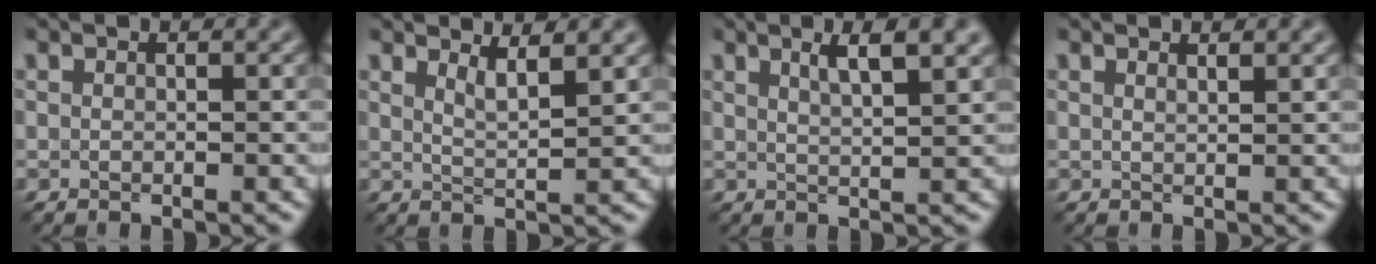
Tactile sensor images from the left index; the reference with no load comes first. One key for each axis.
{"total": 2.5, "fx": 1.7, "fy": 0.6, "fz": 1.8, "tx": -0.019, "ty": -0.002, "tz": 0.027}
{"total": 4.4, "fx": 2.4, "fy": 1.1, "fz": 3.5, "tx": -0.037, "ty": 0.009, "tz": 0.031}
{"total": 1.4, "fx": 1.1, "fy": 0.4, "fz": 0.7, "tx": -0.005, "ty": 0.000, "tz": 0.011}